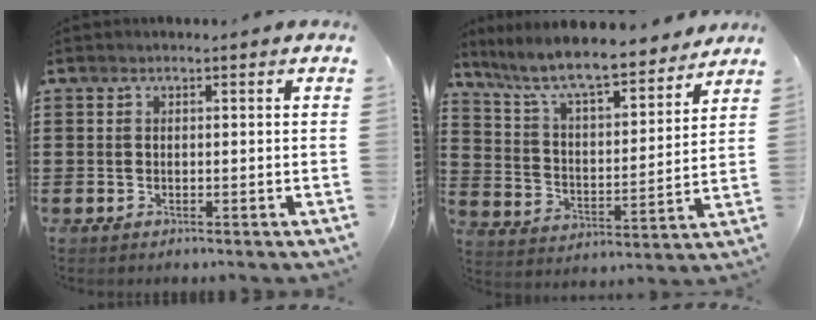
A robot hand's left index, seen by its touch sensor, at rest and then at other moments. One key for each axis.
{"total": 9.2, "fx": 8.1, "fy": 0.8, "fz": 4.2, "tx": -0.113, "ty": -0.050, "tz": 0.137}